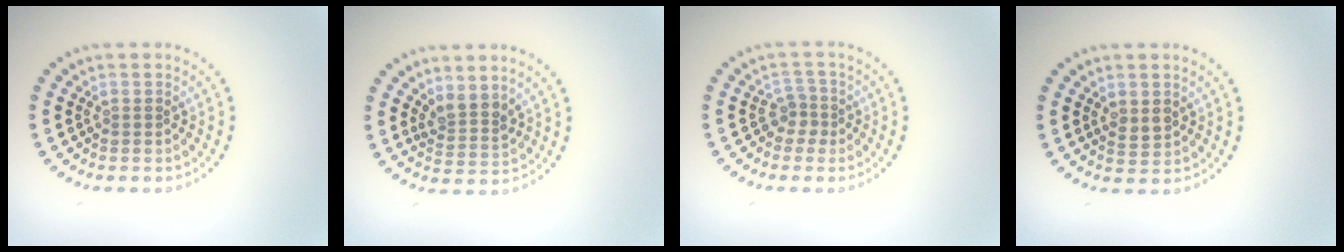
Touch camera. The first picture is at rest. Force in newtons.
{"total": 2.5, "press": 1.9, "slide": 1.6}
{"total": 1.8, "press": 1.2, "slide": 1.3}
{"total": 1.6, "press": 1.6, "slide": 0.1}